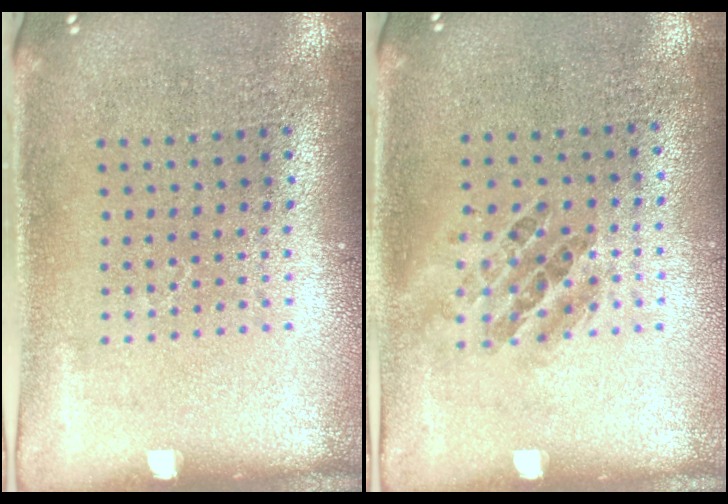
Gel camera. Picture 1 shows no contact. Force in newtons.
{"total": 0.9, "press": 0.7, "slide": 0.5}